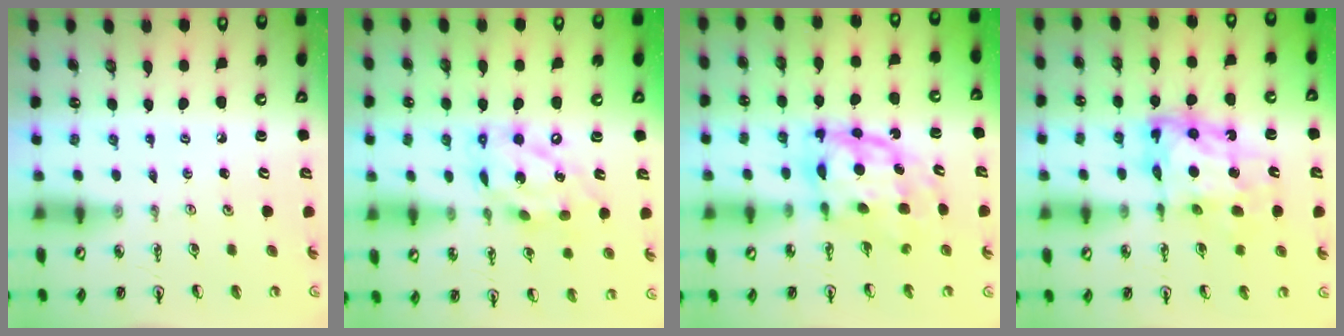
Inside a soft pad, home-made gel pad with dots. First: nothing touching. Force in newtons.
{"total": 14.8, "press": 14.8, "slide": 1.2}
{"total": 9.7, "press": 9.6, "slide": 0.8}
{"total": 12.1, "press": 12.1, "slide": 1.1}